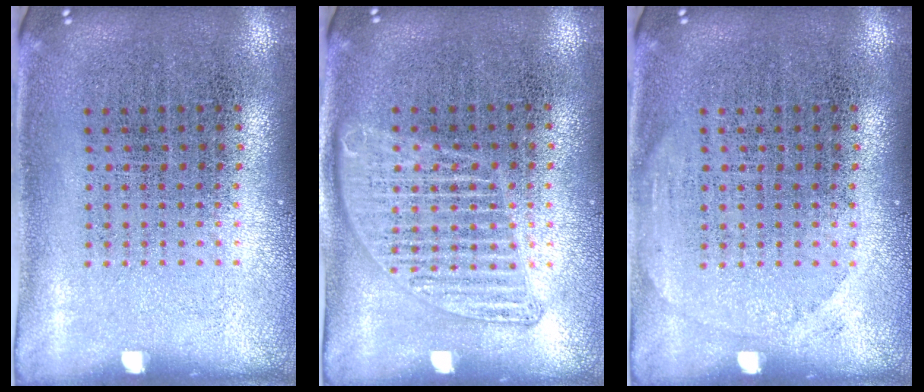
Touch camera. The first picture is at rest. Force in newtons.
{"total": 1.3, "press": 1.3, "slide": 0.3}
{"total": 0.9, "press": 0.9, "slide": 0.1}